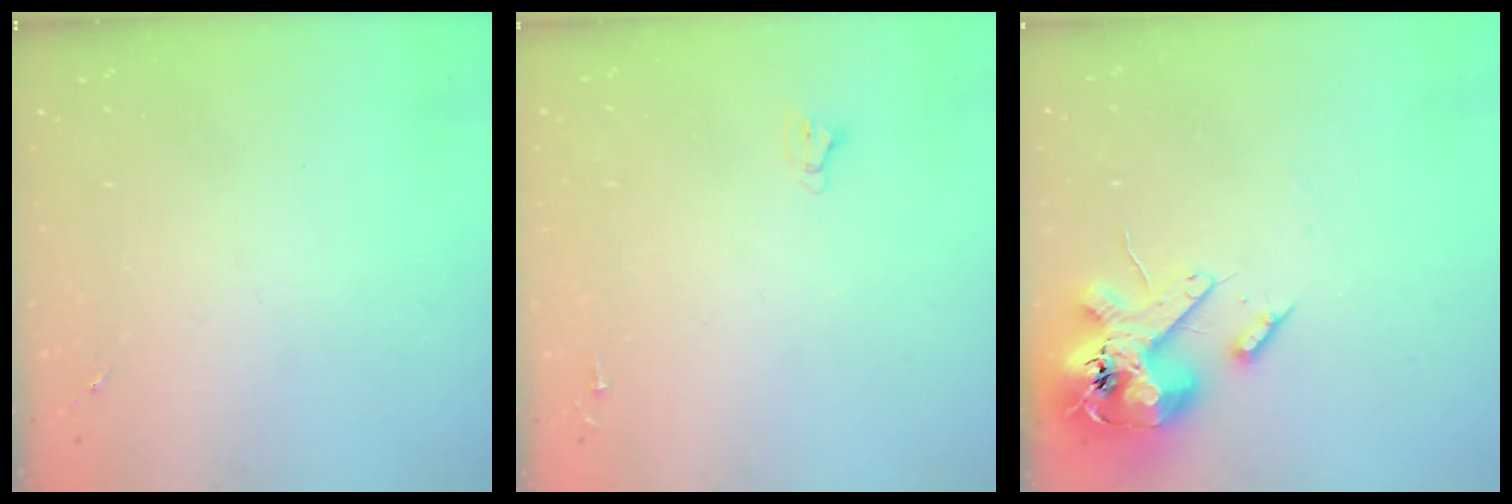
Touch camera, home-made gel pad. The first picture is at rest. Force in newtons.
{"total": 2.0, "press": 2.0, "slide": 0.2}
{"total": 16.8, "press": 16.5, "slide": 2.9}